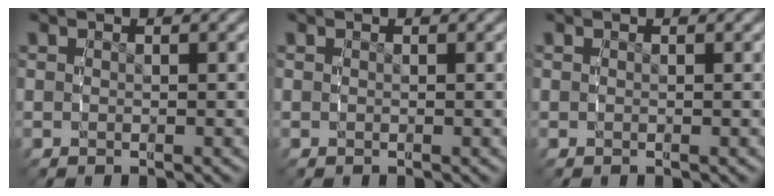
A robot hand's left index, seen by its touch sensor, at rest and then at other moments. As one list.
[{"total": 0.0}, {"total": 0.0}]